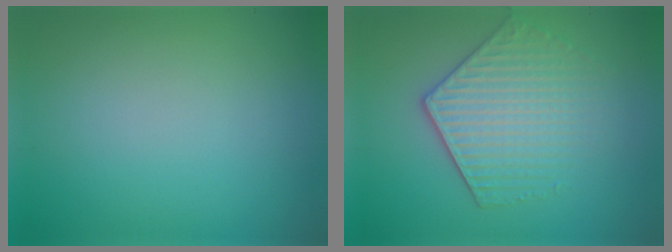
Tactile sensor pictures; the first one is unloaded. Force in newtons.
{"total": 4.4, "press": 3.8, "slide": 2.3}